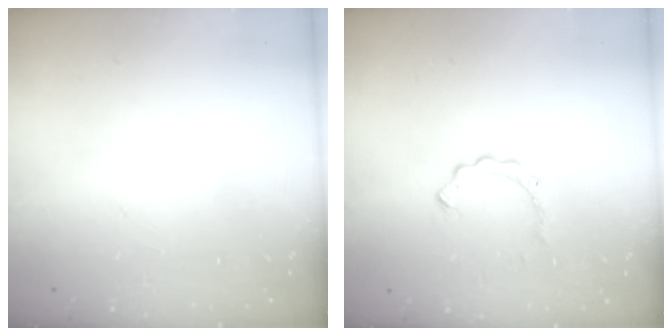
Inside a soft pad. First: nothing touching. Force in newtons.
{"total": 2.4, "press": 2.4, "slide": 0.2}